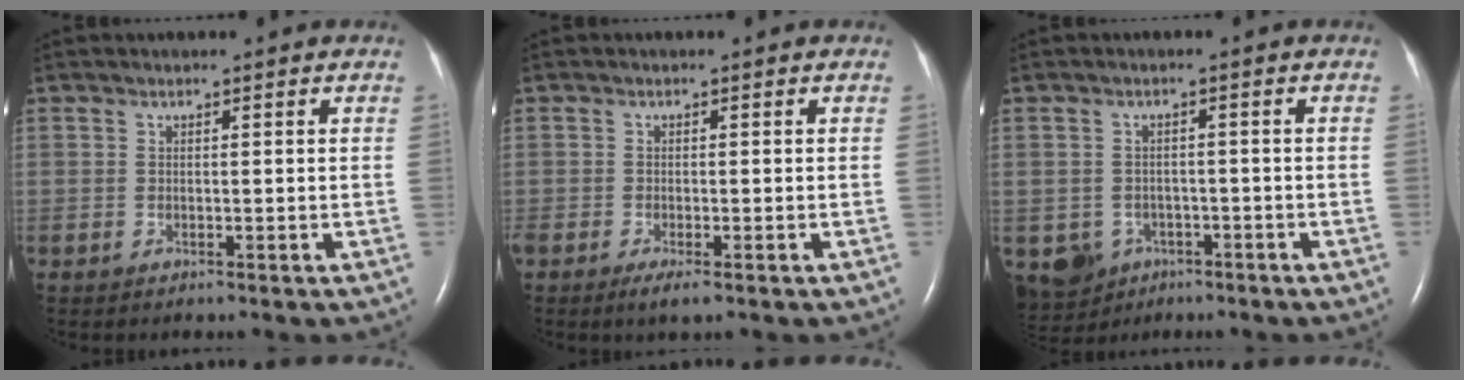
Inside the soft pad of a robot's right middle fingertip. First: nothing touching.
{"total": 2.2, "force": [-1.4, 0.5, 1.7], "torque": [-0.032, -0.005, -0.023]}
{"total": 6.7, "force": [-3.5, 5.6, 1.5], "torque": [-0.040, 0.003, -0.044]}